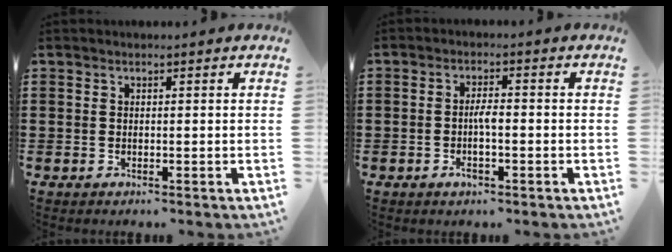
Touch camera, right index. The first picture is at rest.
{"total": 3.2, "force": [-0.9, 1.0, 2.9], "torque": [-0.059, 0.002, -0.020]}